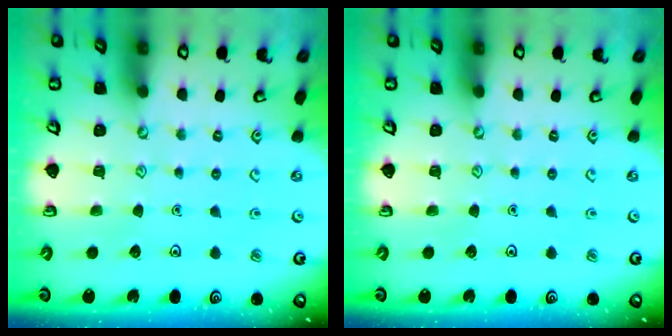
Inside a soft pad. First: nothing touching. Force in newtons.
{"total": 0.0}